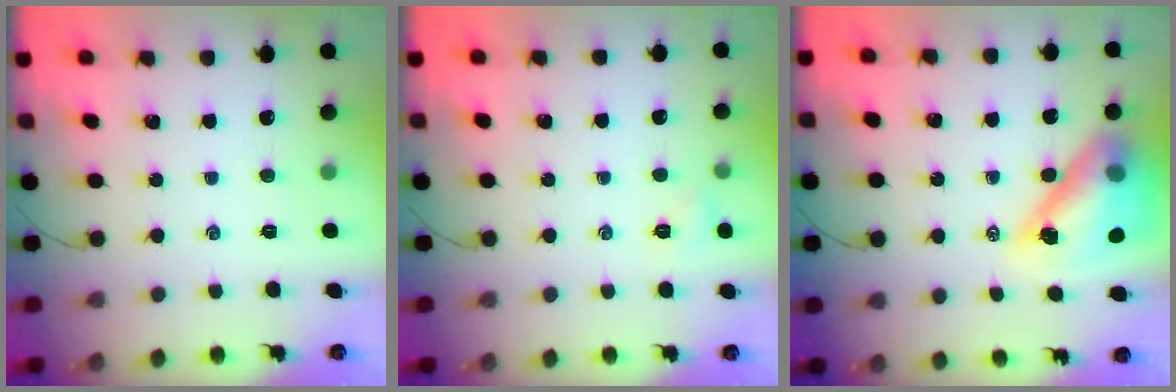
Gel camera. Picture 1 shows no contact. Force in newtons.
{"total": 3.3, "press": 3.2, "slide": 0.8}
{"total": 16.7, "press": 16.0, "slide": 4.8}